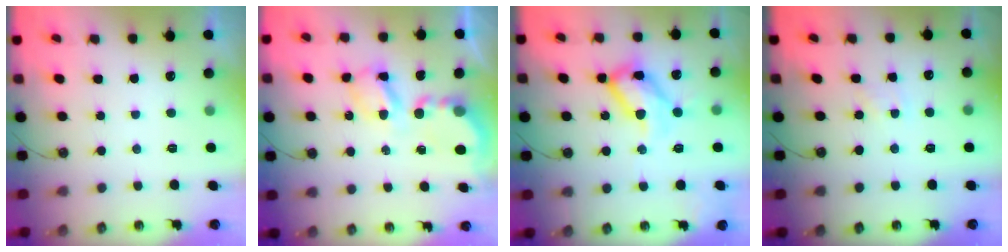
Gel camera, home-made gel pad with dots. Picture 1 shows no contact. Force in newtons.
{"total": 6.9, "press": 6.9, "slide": 0.5}
{"total": 18.0, "press": 17.9, "slide": 1.3}
{"total": 2.4, "press": 2.4, "slide": 0.3}